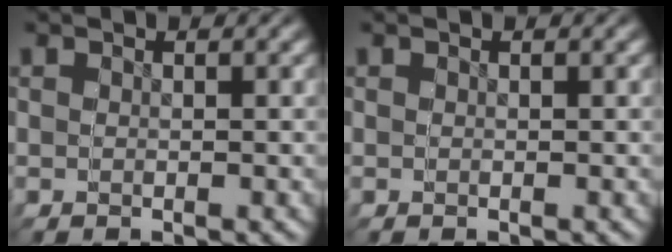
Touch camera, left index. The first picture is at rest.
{"total": 0.0}